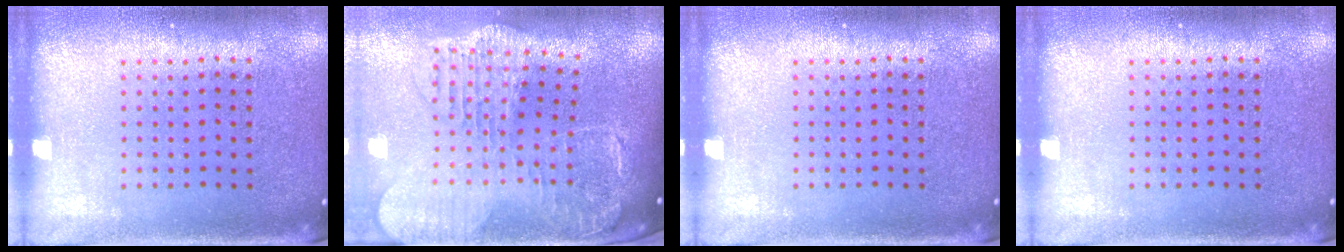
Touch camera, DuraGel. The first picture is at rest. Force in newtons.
{"total": 2.9, "press": 2.5, "slide": 1.5}
{"total": 0.0}
{"total": 0.0}